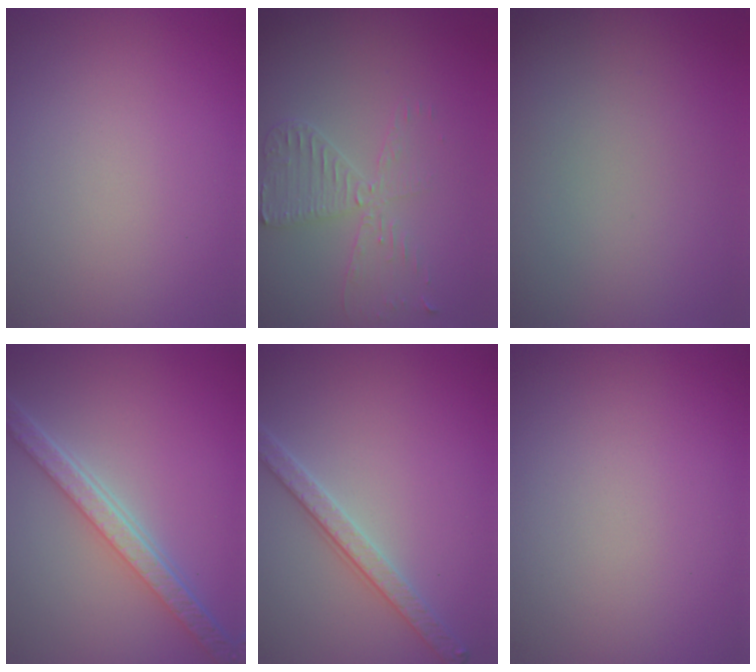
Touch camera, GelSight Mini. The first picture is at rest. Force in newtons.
{"total": 3.3, "press": 2.8, "slide": 1.7}
{"total": 0.0}
{"total": 5.6, "press": 4.3, "slide": 3.7}
{"total": 3.0, "press": 2.9, "slide": 0.7}
{"total": 0.0}